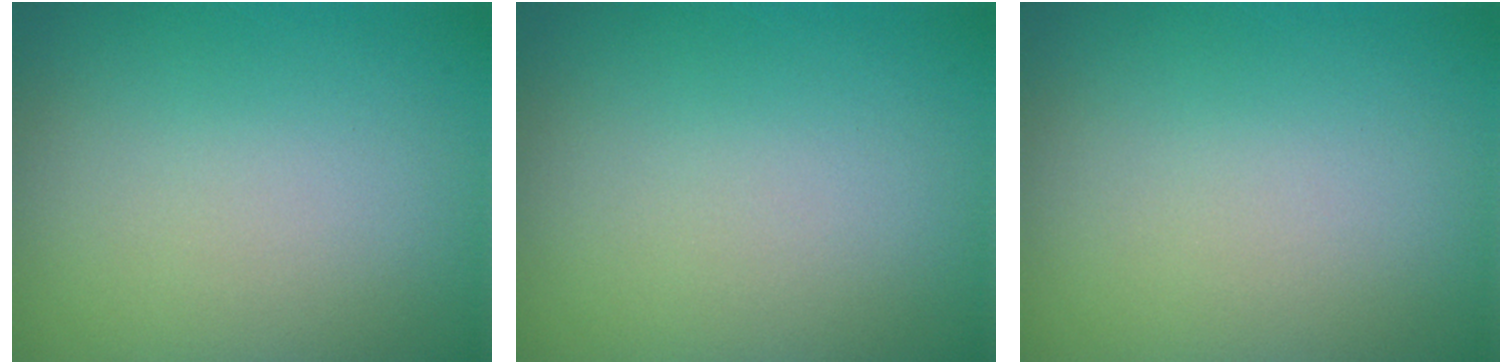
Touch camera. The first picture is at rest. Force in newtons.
{"total": 0.0}
{"total": 0.0}